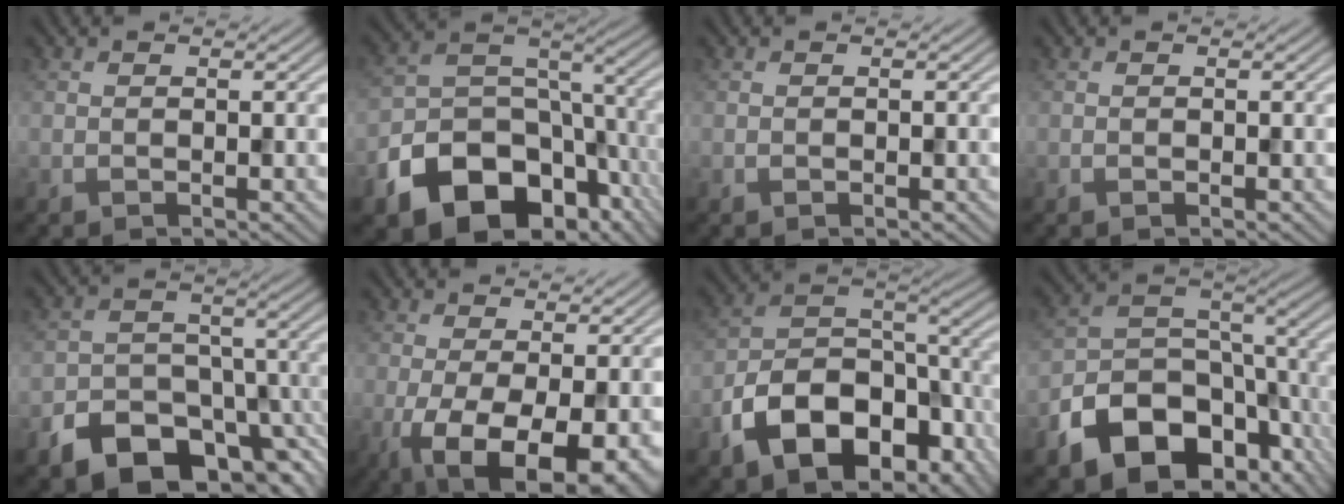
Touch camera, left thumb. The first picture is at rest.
{"total": 17.9, "force": [-9.9, 12.2, 8.6], "torque": [-0.187, -0.037, -0.140]}
{"total": 0.0}
{"total": 0.0}
{"total": 13.2, "force": [-8.4, 8.0, 6.3], "torque": [-0.119, -0.017, -0.135]}
{"total": 10.1, "force": [-3.2, 4.7, 8.4], "torque": [-0.161, -0.024, -0.041]}
{"total": 14.1, "force": [-7.6, 8.2, 8.7], "torque": [-0.171, -0.023, -0.141]}
{"total": 16.3, "force": [-8.9, 10.6, 8.5], "torque": [-0.183, -0.046, -0.142]}